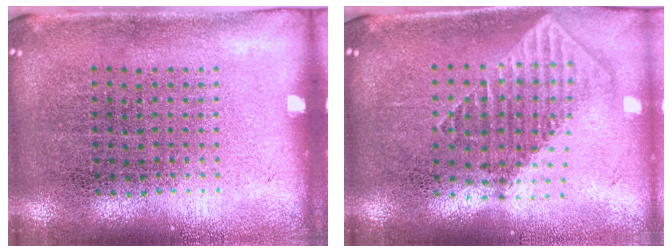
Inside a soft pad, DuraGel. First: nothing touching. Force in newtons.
{"total": 1.8, "press": 1.5, "slide": 1.1}